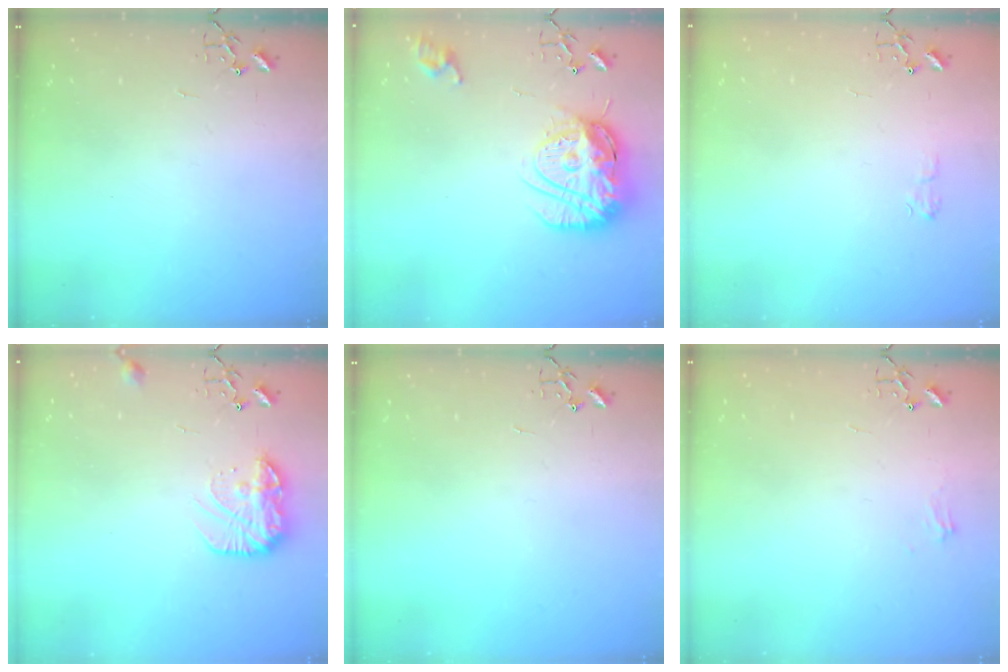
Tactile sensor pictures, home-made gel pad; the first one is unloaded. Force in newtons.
{"total": 17.6, "press": 17.5, "slide": 1.6}
{"total": 5.4, "press": 5.4, "slide": 0.6}
{"total": 12.8, "press": 12.8, "slide": 0.7}
{"total": 0.0}
{"total": 6.1, "press": 6.1, "slide": 0.7}